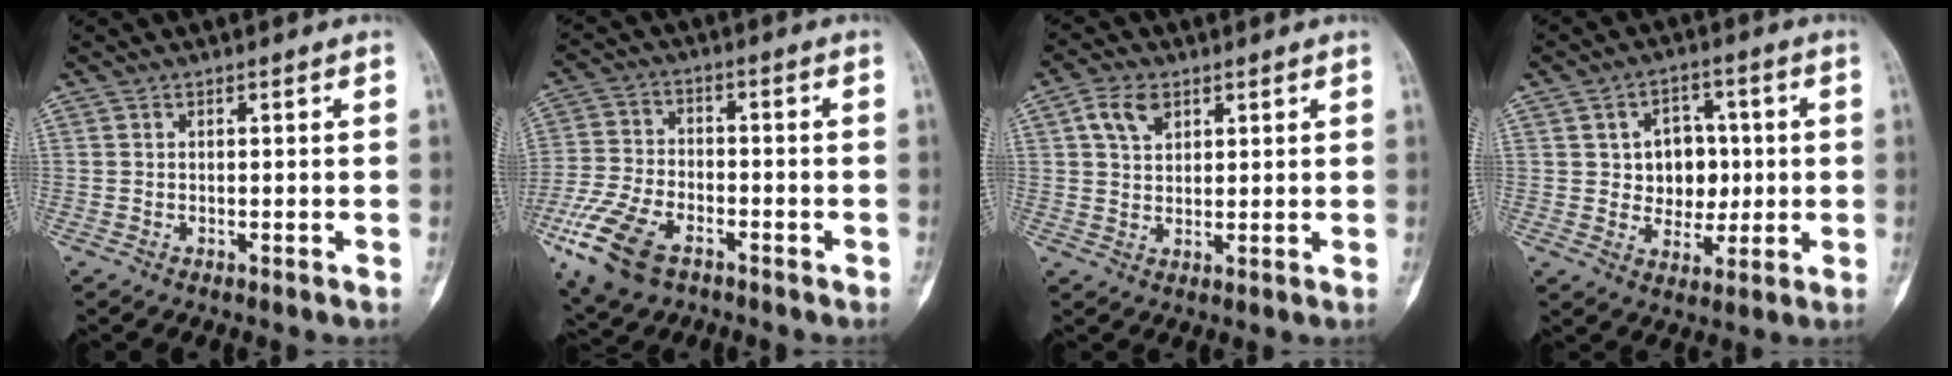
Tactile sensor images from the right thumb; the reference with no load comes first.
{"total": 13.9, "force": [-7.1, 7.8, 9.1], "torque": [-0.188, 0.012, -0.134]}
{"total": 5.4, "force": [2.6, 3.5, 3.2], "torque": [-0.048, -0.005, 0.048]}
{"total": 9.2, "force": [1.0, 7.4, 5.3], "torque": [-0.022, 0.002, 0.018]}